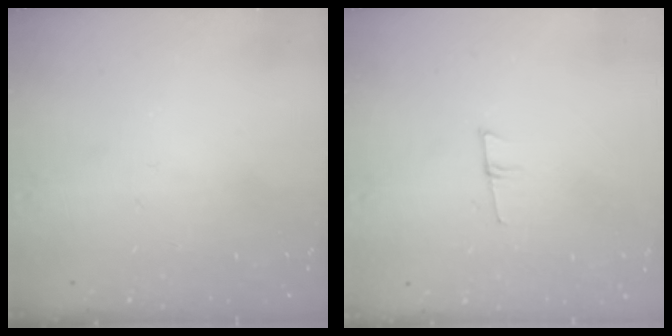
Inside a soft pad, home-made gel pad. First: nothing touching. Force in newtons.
{"total": 4.4, "press": 4.3, "slide": 1.0}